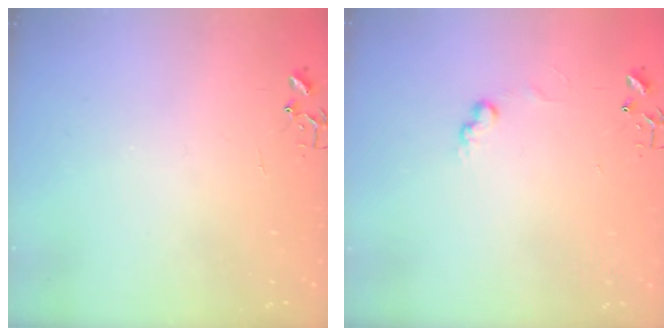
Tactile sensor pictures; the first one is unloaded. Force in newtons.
{"total": 6.6, "press": 6.6, "slide": 0.5}